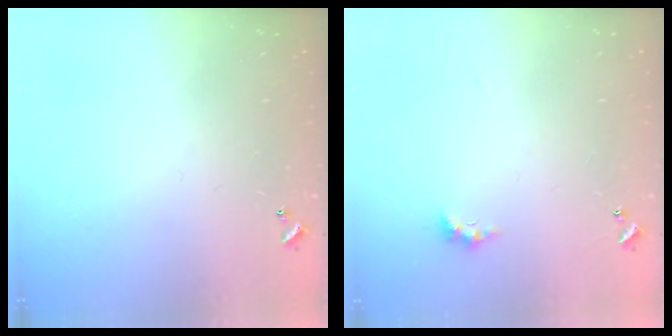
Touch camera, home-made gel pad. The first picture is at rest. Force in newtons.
{"total": 1.5, "press": 1.3, "slide": 0.7}